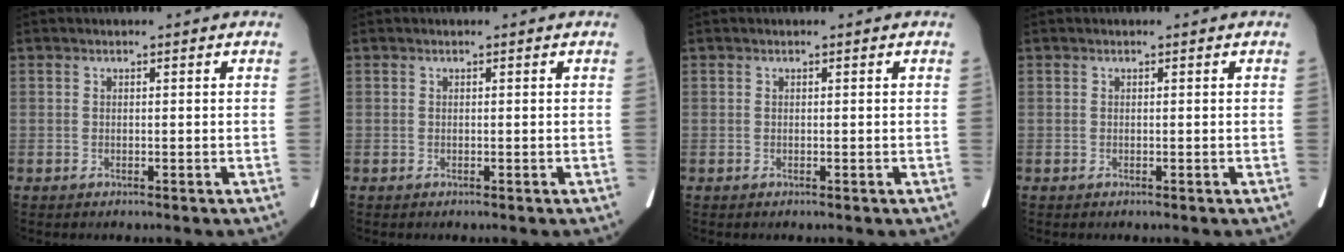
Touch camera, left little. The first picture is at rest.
{"total": 0.0}
{"total": 0.0}
{"total": 0.0}